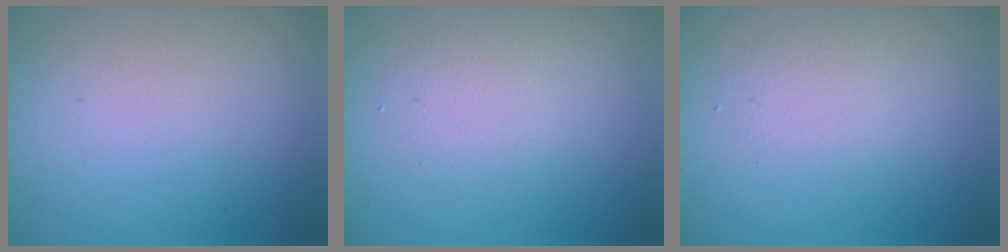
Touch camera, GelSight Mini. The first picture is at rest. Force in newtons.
{"total": 2.4, "press": 2.4, "slide": 0.2}
{"total": 1.6, "press": 1.6, "slide": 0.1}